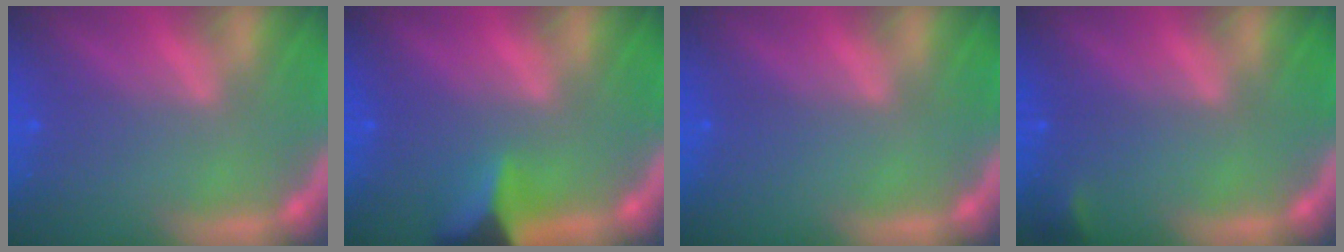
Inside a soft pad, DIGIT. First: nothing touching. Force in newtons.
{"total": 4.4}
{"total": 0.0}
{"total": 0.9}